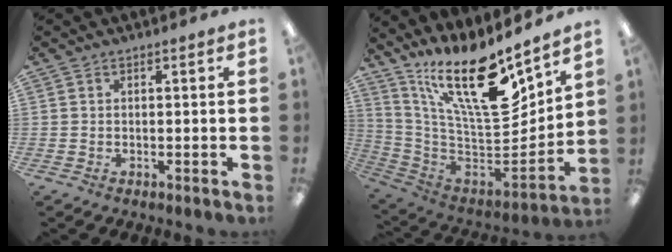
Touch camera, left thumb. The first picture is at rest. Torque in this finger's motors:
{"motor_torque": [0.80, 0.80, 1.27, -1.50, 0.29]}